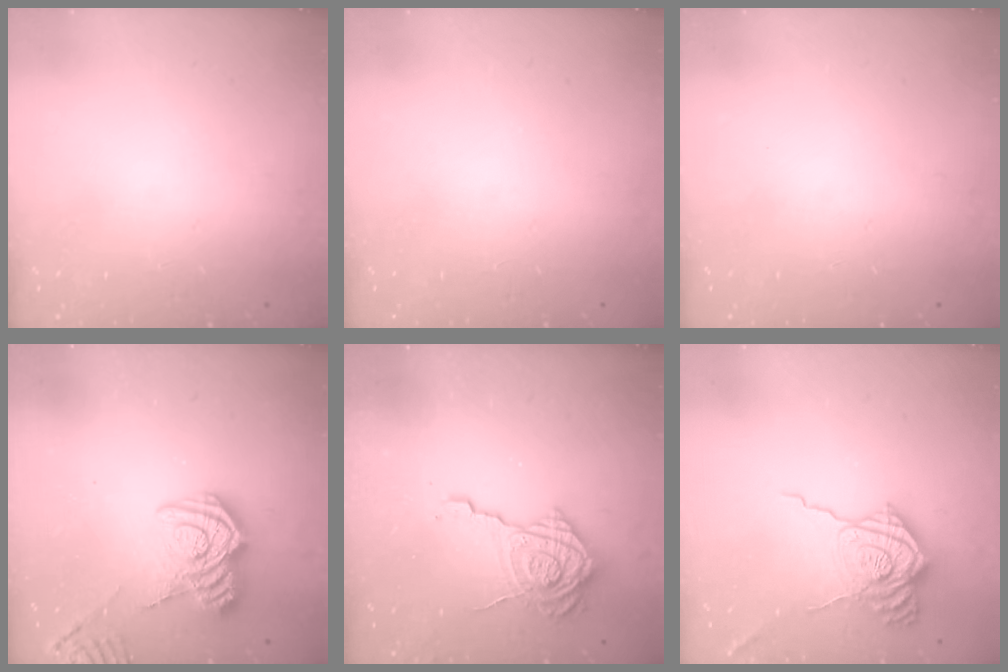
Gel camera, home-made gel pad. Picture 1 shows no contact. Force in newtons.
{"total": 0.0}
{"total": 0.0}
{"total": 12.8, "press": 12.8, "slide": 0.7}
{"total": 16.0, "press": 16.0, "slide": 1.2}
{"total": 18.8, "press": 18.8, "slide": 1.1}